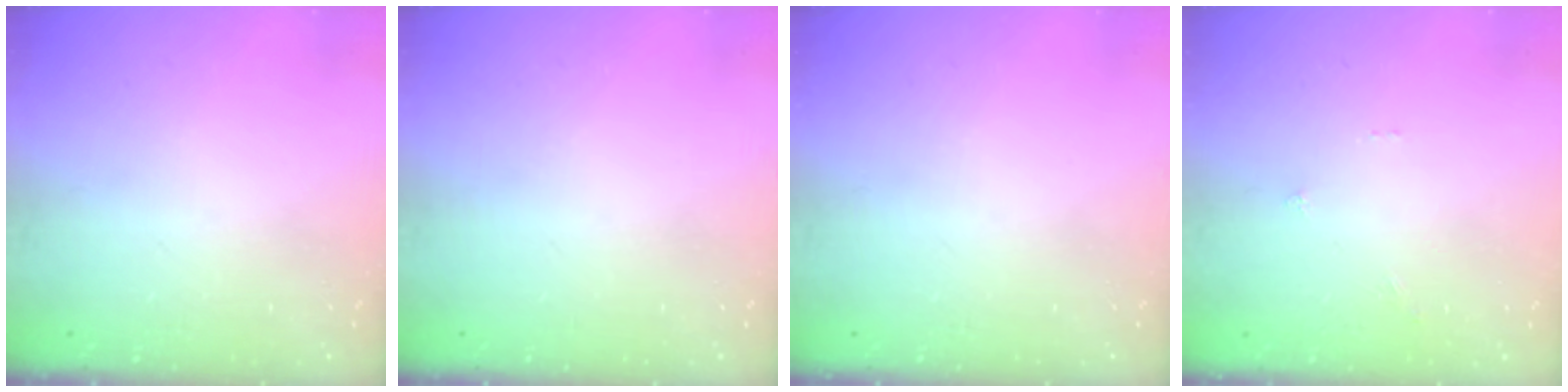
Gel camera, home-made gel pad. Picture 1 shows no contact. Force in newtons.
{"total": 0.0}
{"total": 0.0}
{"total": 0.0}